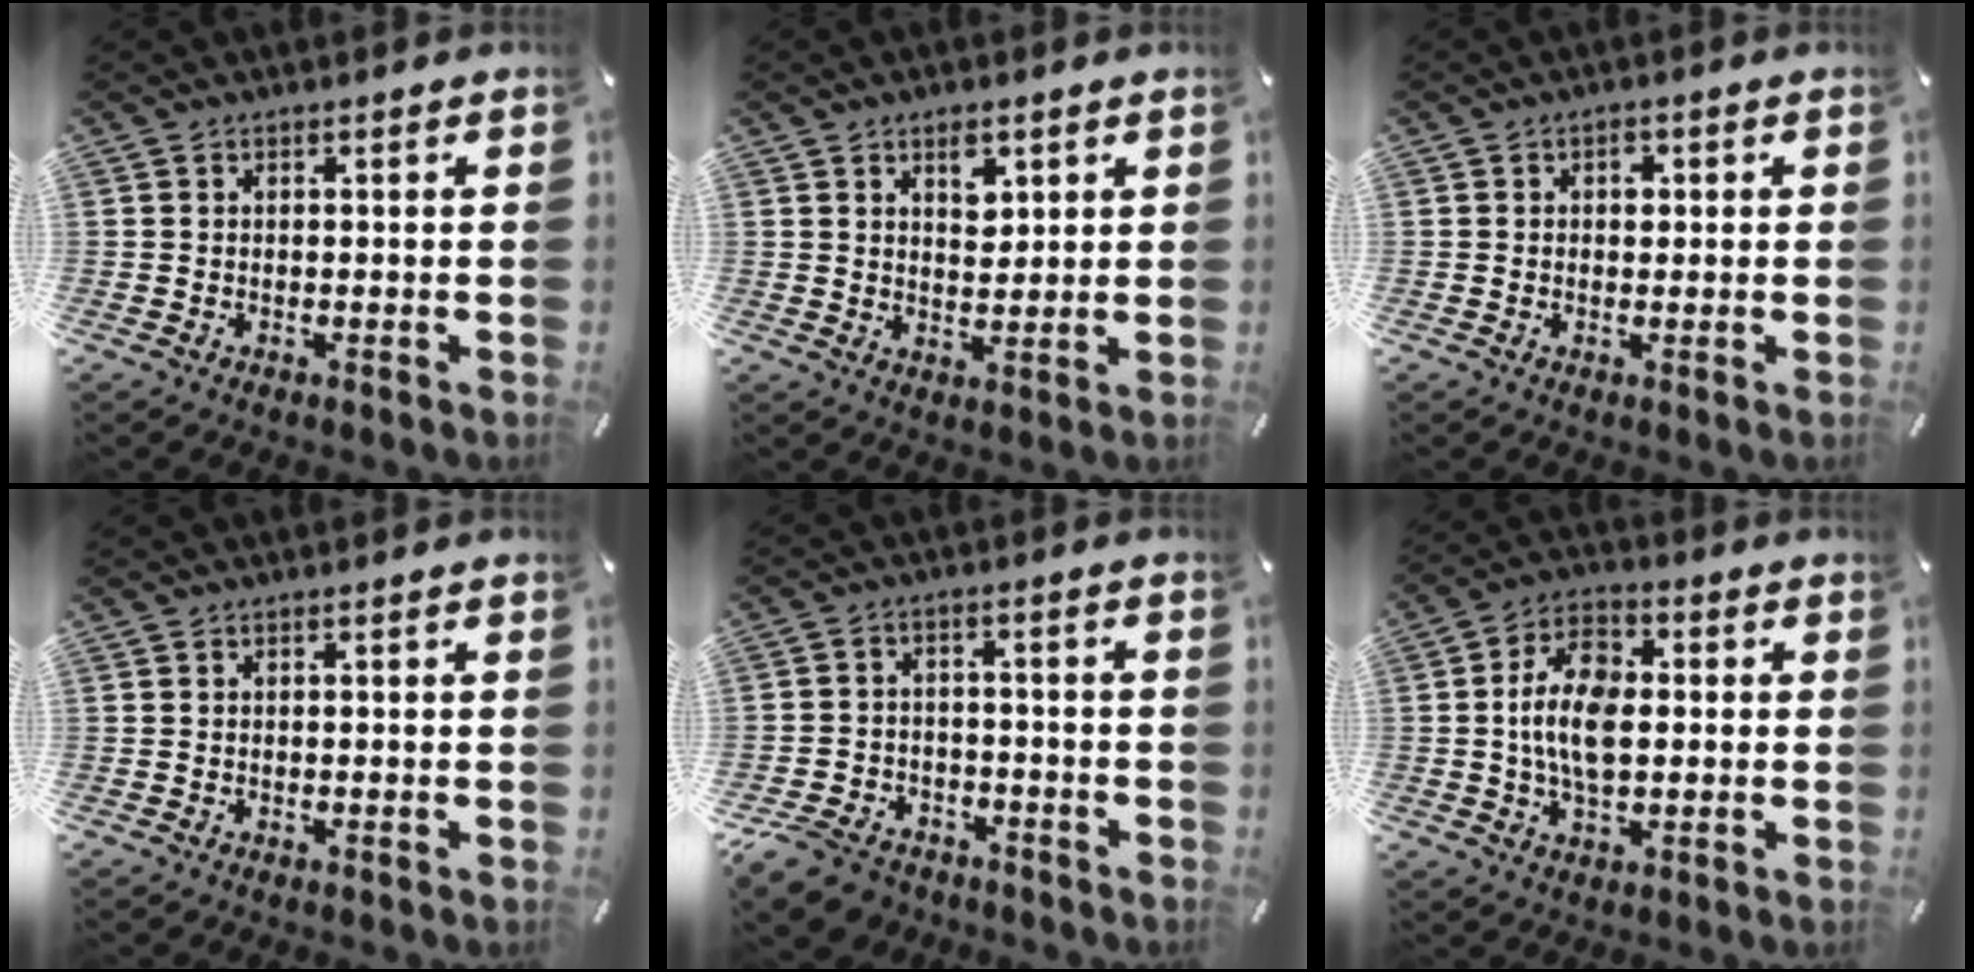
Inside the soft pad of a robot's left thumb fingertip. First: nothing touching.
{"total": 4.9, "force": [2.6, 3.0, 2.9], "torque": [-0.024, -0.013, 0.038]}
{"total": 2.1, "force": [0.3, 1.6, 1.3], "torque": [-0.004, -0.001, -0.003]}
{"total": 0.0}
{"total": 7.6, "force": [-5.8, 4.3, 2.4], "torque": [-0.054, 0.028, -0.112]}
{"total": 12.0, "force": [0.0, 7.5, 9.4], "torque": [-0.183, 0.007, -0.004]}